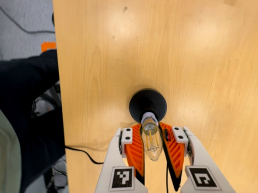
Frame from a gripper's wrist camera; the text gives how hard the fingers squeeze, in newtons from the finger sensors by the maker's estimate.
{"total": 23.8, "left": 26.0, "right": 21.6}